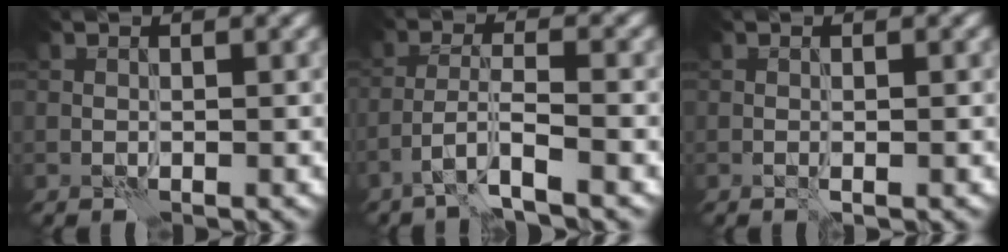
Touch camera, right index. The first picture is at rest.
{"total": 3.9, "force": [-2.4, 0.4, 3.0], "torque": [-0.056, 0.005, -0.054]}
{"total": 0.8, "force": [-0.2, 0.0, 0.7], "torque": [-0.012, 0.000, -0.006]}